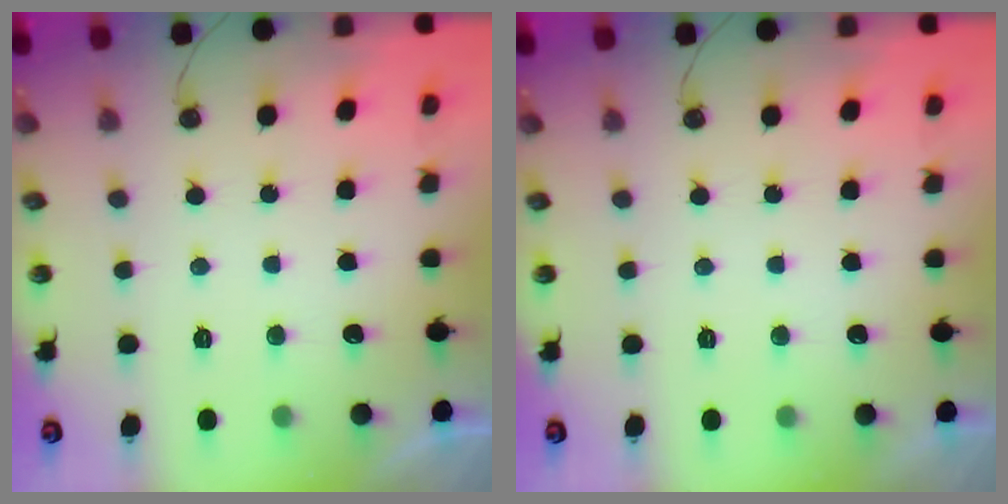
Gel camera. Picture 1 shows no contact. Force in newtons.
{"total": 0.0}